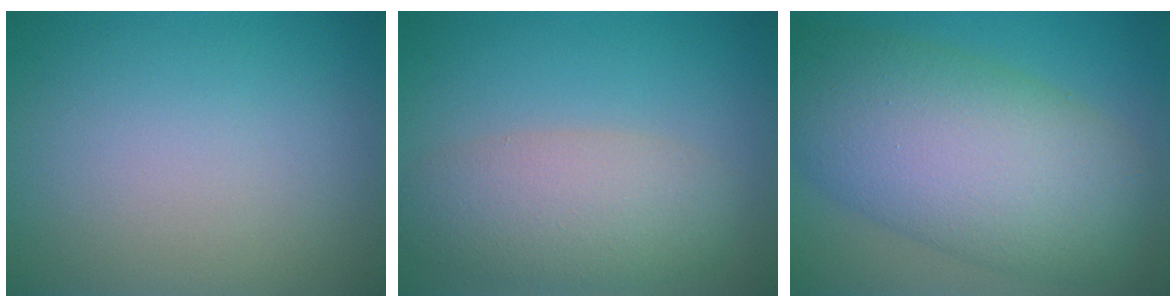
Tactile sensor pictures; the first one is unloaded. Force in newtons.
{"total": 5.3, "press": 5.3, "slide": 0.2}
{"total": 11.8, "press": 11.8, "slide": 0.3}